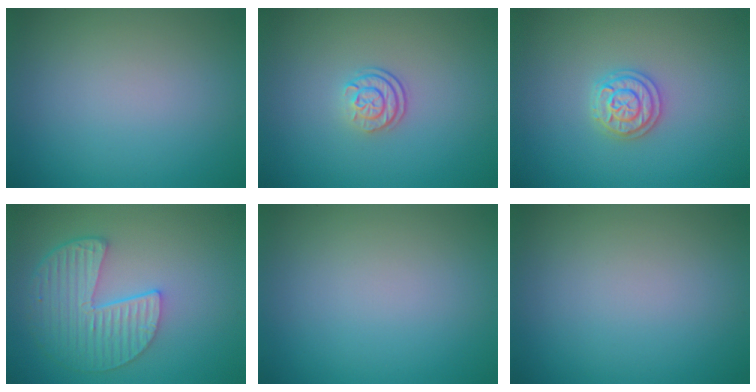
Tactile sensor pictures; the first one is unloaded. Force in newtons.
{"total": 2.4, "press": 1.7, "slide": 1.7}
{"total": 2.3, "press": 2.3, "slide": 0.5}
{"total": 5.8, "press": 4.5, "slide": 3.6}
{"total": 0.0}
{"total": 0.0}